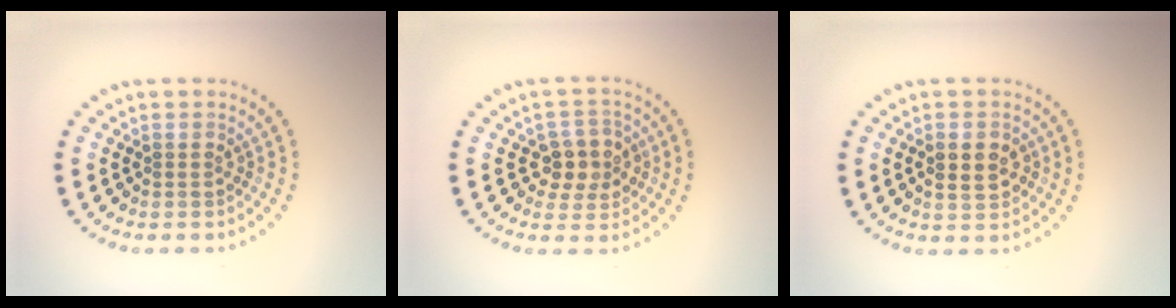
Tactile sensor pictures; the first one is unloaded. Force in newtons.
{"total": 3.0, "press": 2.8, "slide": 0.9}
{"total": 2.8, "press": 2.8, "slide": 0.1}